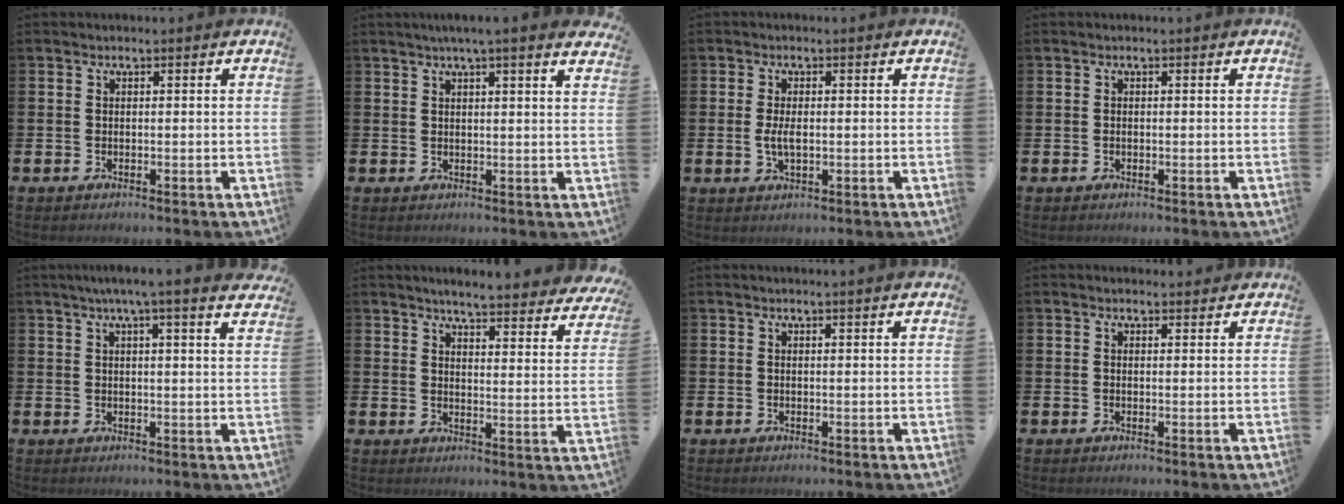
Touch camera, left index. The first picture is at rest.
{"total": 3.2, "force": [2.9, -0.6, 1.2], "torque": [-0.026, -0.011, 0.052]}
{"total": 2.7, "force": [0.0, 1.2, 2.4], "torque": [-0.046, 0.002, -0.003]}
{"total": 0.0}
{"total": 4.1, "force": [3.5, -0.6, 2.0], "torque": [-0.045, -0.010, 0.060]}
{"total": 4.9, "force": [4.8, -0.1, 1.0], "torque": [-0.037, -0.040, 0.081]}
{"total": 0.7, "force": [0.7, -0.3, 0.1], "torque": [0.002, -0.004, 0.012]}
{"total": 1.1, "force": [1.1, 0.2, 0.0], "torque": [0.005, -0.003, 0.019]}